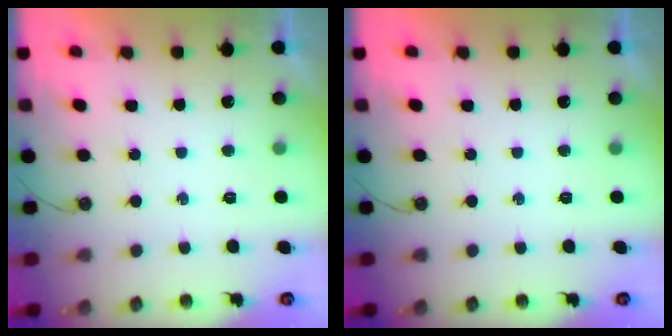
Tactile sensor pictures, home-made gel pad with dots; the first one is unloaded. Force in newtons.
{"total": 0.0}